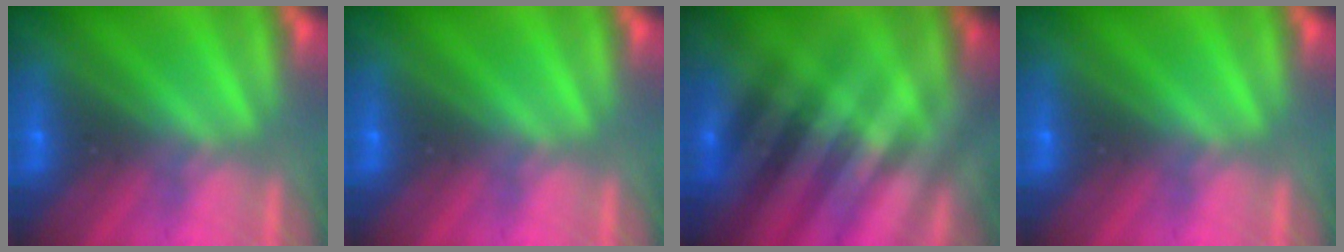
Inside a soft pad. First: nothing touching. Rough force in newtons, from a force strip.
{"total": 0.0}
{"total": 2.6}
{"total": 0.0}